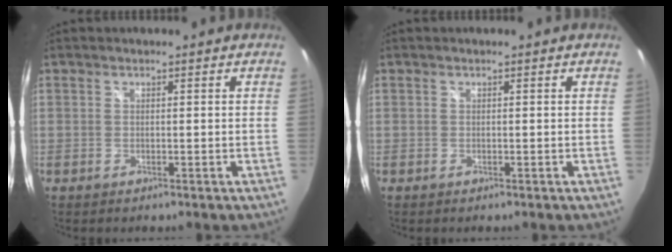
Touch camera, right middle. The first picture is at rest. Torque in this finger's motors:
{"motor_torque": [0.24, -0.29, 0.04, 0.00]}